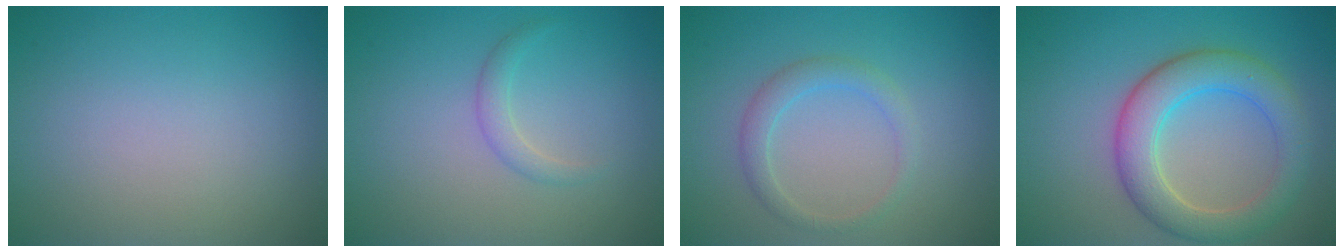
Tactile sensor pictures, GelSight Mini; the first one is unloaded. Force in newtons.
{"total": 1.3, "press": 1.3, "slide": 0.1}
{"total": 2.0, "press": 2.0, "slide": 0.1}
{"total": 5.7, "press": 5.7, "slide": 0.4}